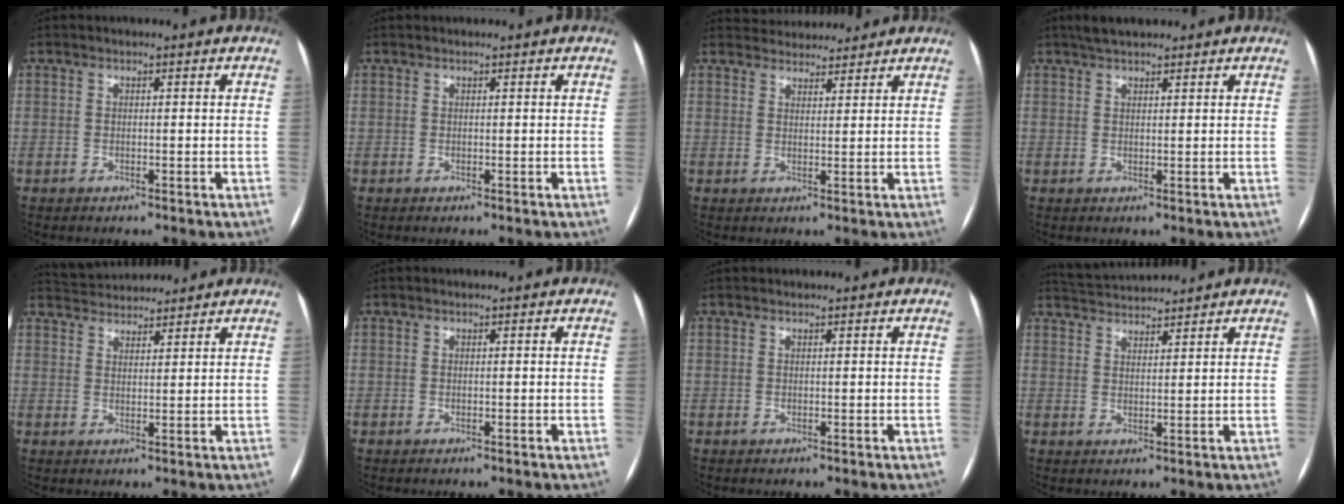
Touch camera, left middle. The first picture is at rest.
{"total": 0.6, "force": [0.6, 0.1, 0.1], "torque": [-0.004, 0.016, 0.013]}
{"total": 6.5, "force": [6.2, 1.8, 0.7], "torque": [-0.006, 0.019, 0.085]}
{"total": 3.6, "force": [3.0, 1.1, 1.6], "torque": [-0.027, 0.020, 0.052]}
{"total": 6.7, "force": [6.5, 1.2, 1.1], "torque": [-0.026, 0.029, 0.103]}
{"total": 0.0}
{"total": 0.8, "force": [0.7, 0.2, 0.1], "torque": [-0.006, 0.018, 0.015]}
{"total": 6.1, "force": [6.0, 0.2, 0.9], "torque": [-0.027, 0.028, 0.102]}